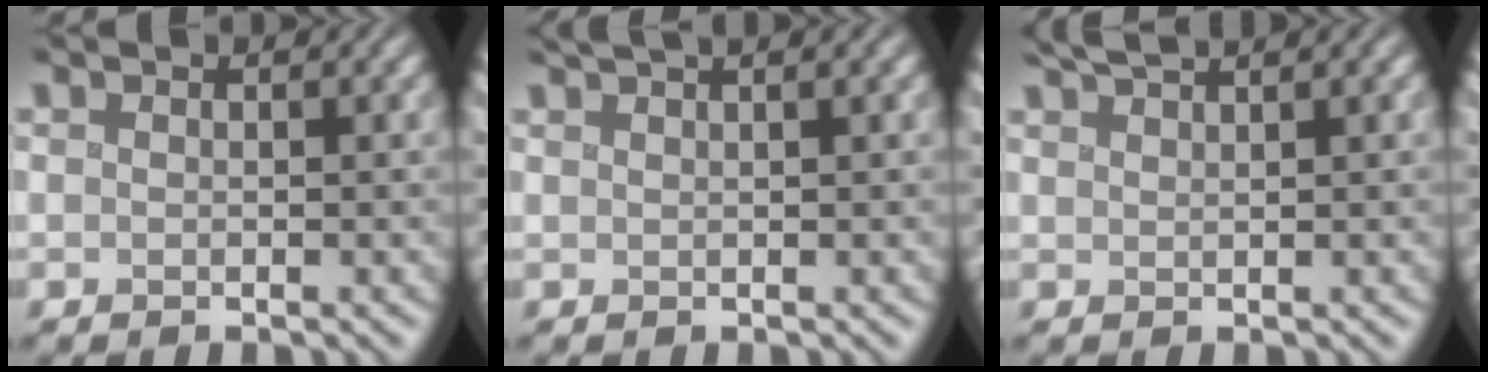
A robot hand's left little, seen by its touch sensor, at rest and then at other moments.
{"total": 5.0, "force": [3.6, 1.6, 3.1], "torque": [-0.021, 0.036, 0.026]}
{"total": 3.1, "force": [2.6, 0.3, 1.6], "torque": [-0.017, 0.015, 0.037]}